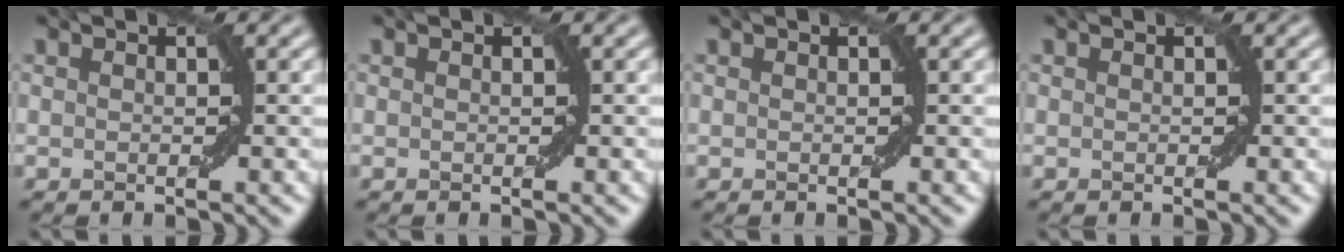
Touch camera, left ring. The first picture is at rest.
{"total": 0.0}
{"total": 0.0}
{"total": 0.0}